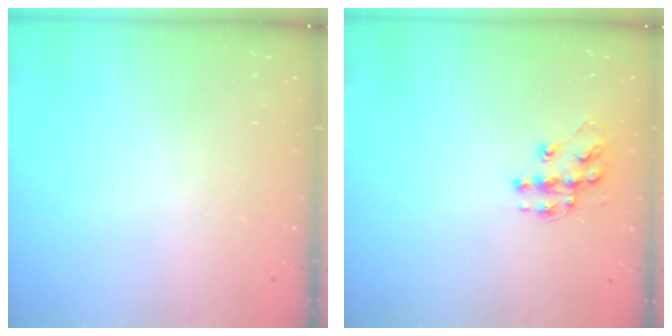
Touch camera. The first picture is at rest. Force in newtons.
{"total": 10.8, "press": 10.8, "slide": 0.6}